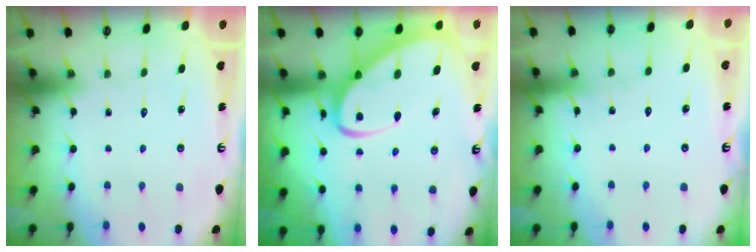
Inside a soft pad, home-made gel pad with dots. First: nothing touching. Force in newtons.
{"total": 8.4, "press": 8.4, "slide": 0.9}
{"total": 2.5, "press": 2.5, "slide": 0.3}